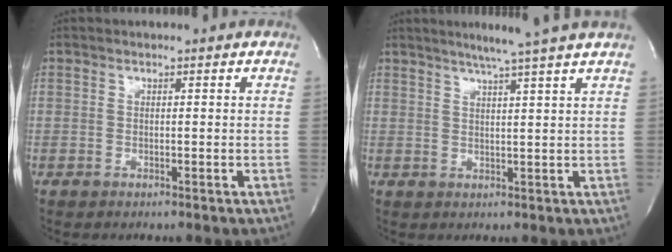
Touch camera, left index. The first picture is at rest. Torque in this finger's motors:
{"motor_torque": [0.23, -0.41, 0.10, 0.05]}